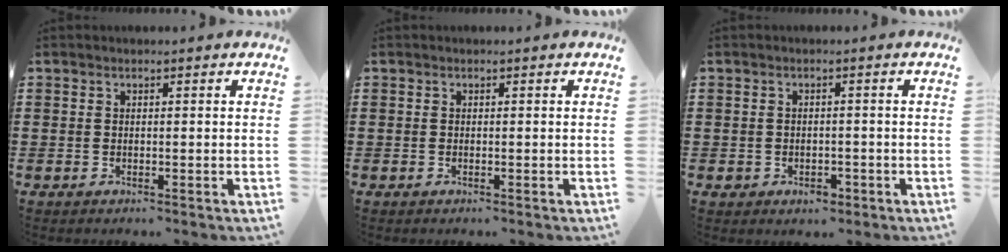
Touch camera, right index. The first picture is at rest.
{"total": 0.0}
{"total": 2.1, "force": [-1.0, 1.5, 1.1], "torque": [-0.023, -0.001, -0.019]}